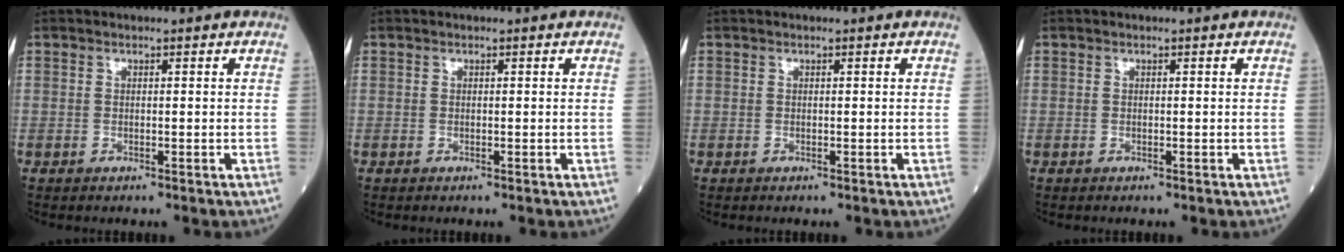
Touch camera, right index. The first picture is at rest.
{"total": 0.0}
{"total": 0.0}
{"total": 0.0}